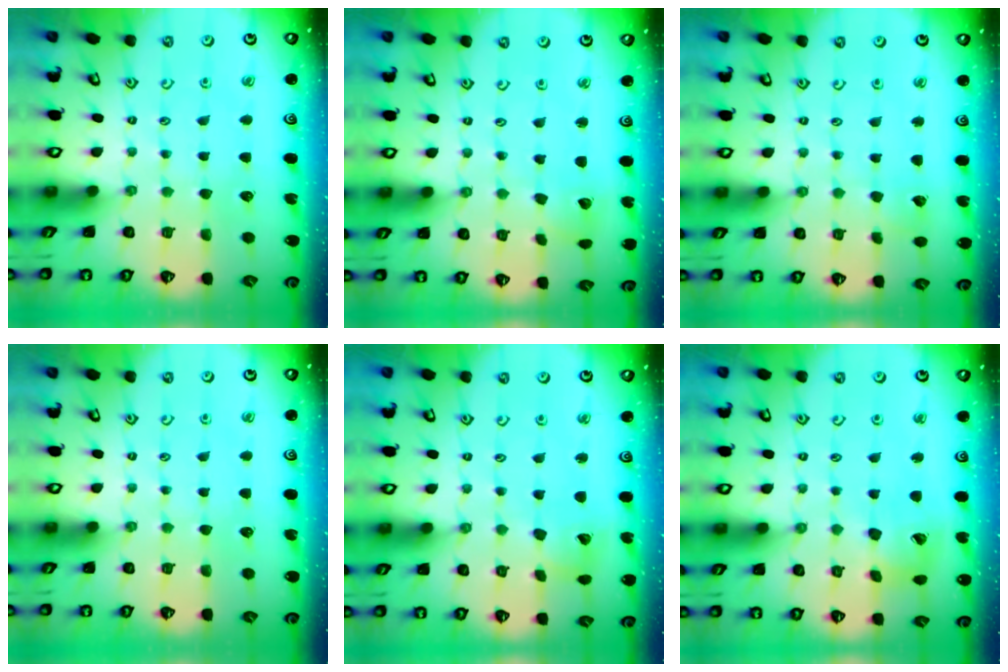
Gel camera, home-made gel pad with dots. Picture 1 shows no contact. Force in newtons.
{"total": 2.8, "press": 2.8, "slide": 0.3}
{"total": 2.8, "press": 2.7, "slide": 0.3}
{"total": 0.0}
{"total": 7.1, "press": 7.0, "slide": 0.9}
{"total": 11.9, "press": 11.8, "slide": 1.4}